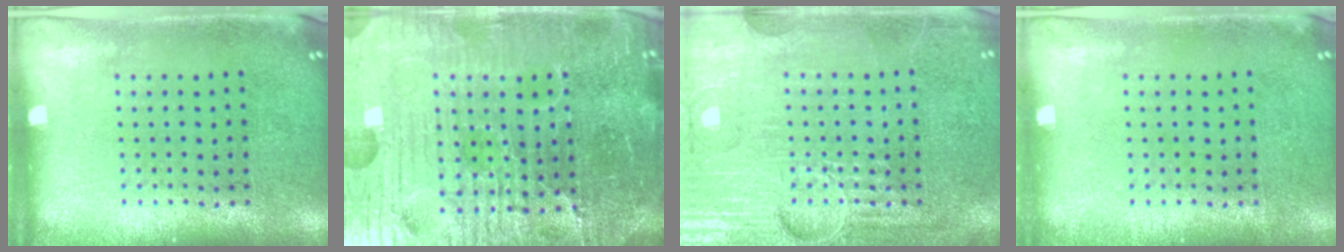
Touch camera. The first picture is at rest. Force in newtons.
{"total": 6.8, "press": 6.1, "slide": 3.1}
{"total": 6.2, "press": 6.1, "slide": 0.8}
{"total": 0.0}